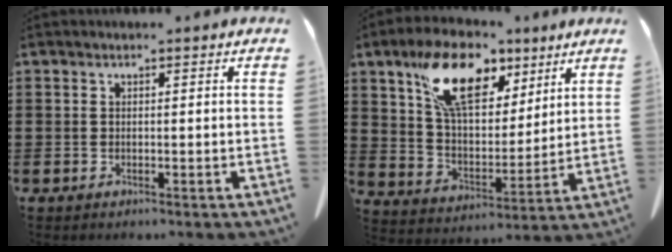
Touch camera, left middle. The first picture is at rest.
{"total": 13.4, "force": [8.2, 6.8, 8.0], "torque": [-0.167, -0.007, 0.154]}